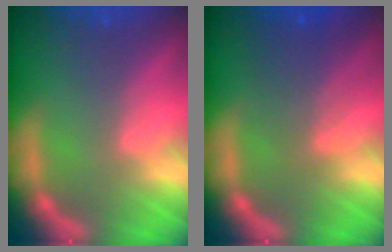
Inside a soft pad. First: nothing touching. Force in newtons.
{"total": 4.1}